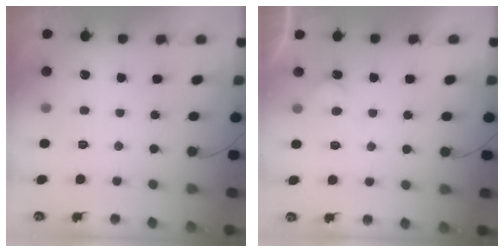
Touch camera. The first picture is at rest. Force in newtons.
{"total": 7.6, "press": 7.6, "slide": 0.5}